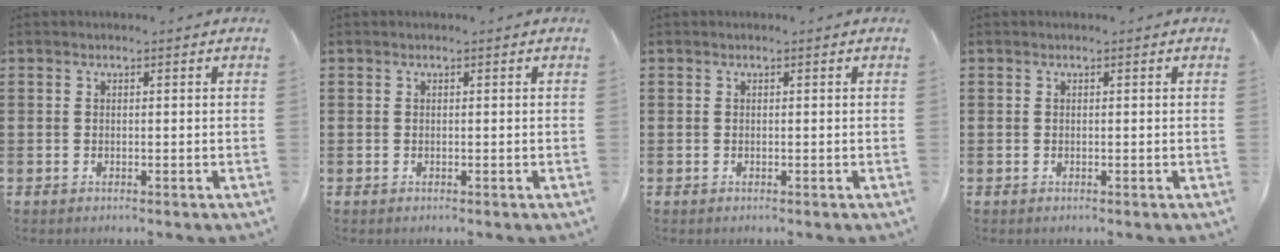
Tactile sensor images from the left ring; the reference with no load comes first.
{"total": 0.0}
{"total": 0.0}
{"total": 0.0}